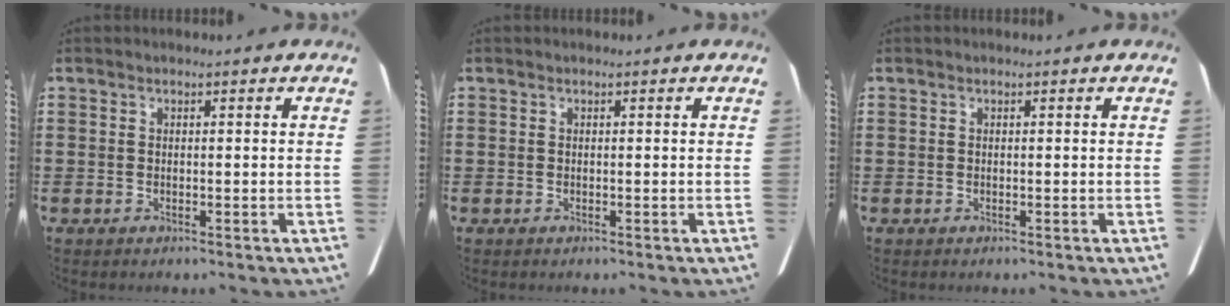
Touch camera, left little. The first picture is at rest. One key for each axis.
{"total": 0.0}
{"total": 0.0}